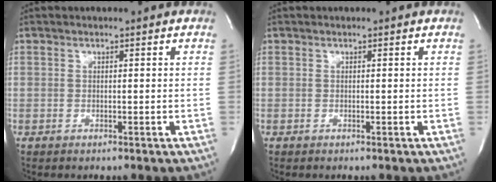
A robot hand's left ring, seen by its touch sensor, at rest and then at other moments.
{"total": 0.0}